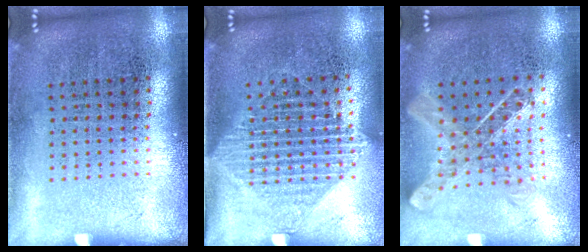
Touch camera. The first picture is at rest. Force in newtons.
{"total": 1.5, "press": 1.2, "slide": 0.9}
{"total": 1.0, "press": 1.0, "slide": 0.2}